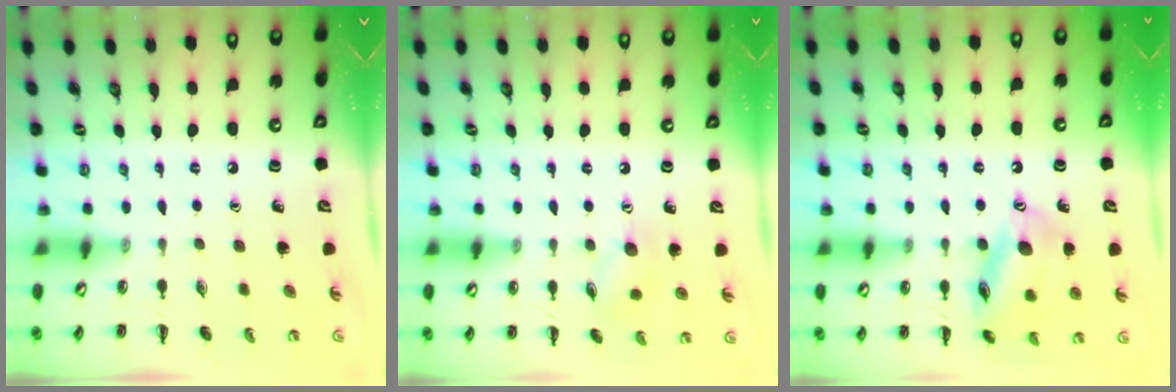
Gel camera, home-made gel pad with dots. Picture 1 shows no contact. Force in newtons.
{"total": 6.7, "press": 6.6, "slide": 1.2}
{"total": 15.1, "press": 15.0, "slide": 1.9}